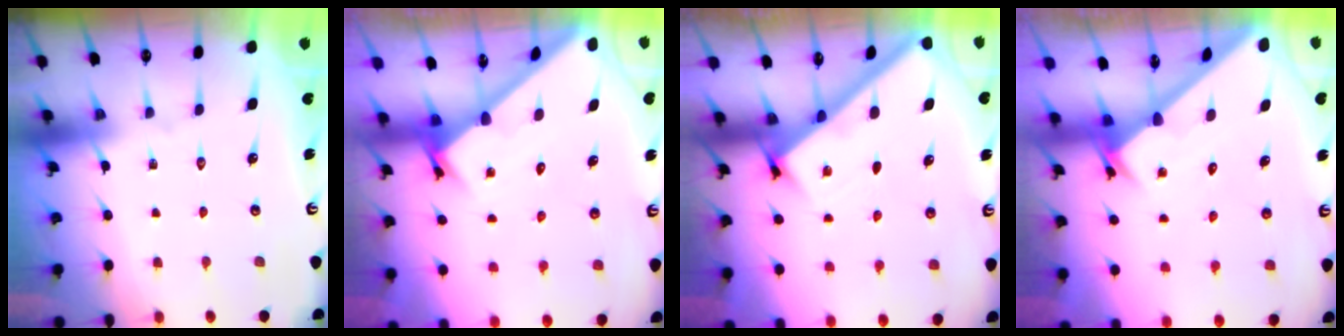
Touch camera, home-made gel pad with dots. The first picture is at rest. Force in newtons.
{"total": 1.7, "press": 1.7, "slide": 0.1}
{"total": 2.1, "press": 2.1, "slide": 0.2}
{"total": 2.6, "press": 2.6, "slide": 0.2}